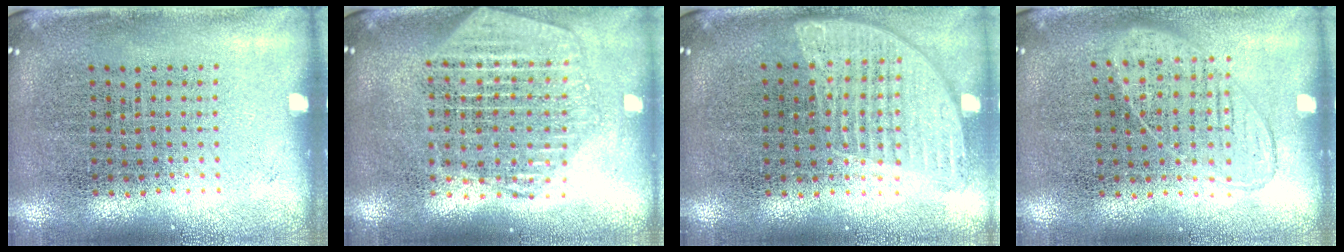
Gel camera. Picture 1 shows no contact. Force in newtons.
{"total": 2.3, "press": 2.0, "slide": 1.0}
{"total": 1.0, "press": 1.0, "slide": 0.1}
{"total": 1.0, "press": 0.9, "slide": 0.4}